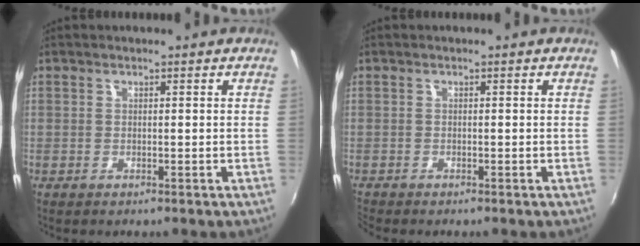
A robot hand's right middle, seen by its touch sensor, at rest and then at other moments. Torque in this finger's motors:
{"motor_torque": [0.04, -0.04, 0.00, 0.01]}